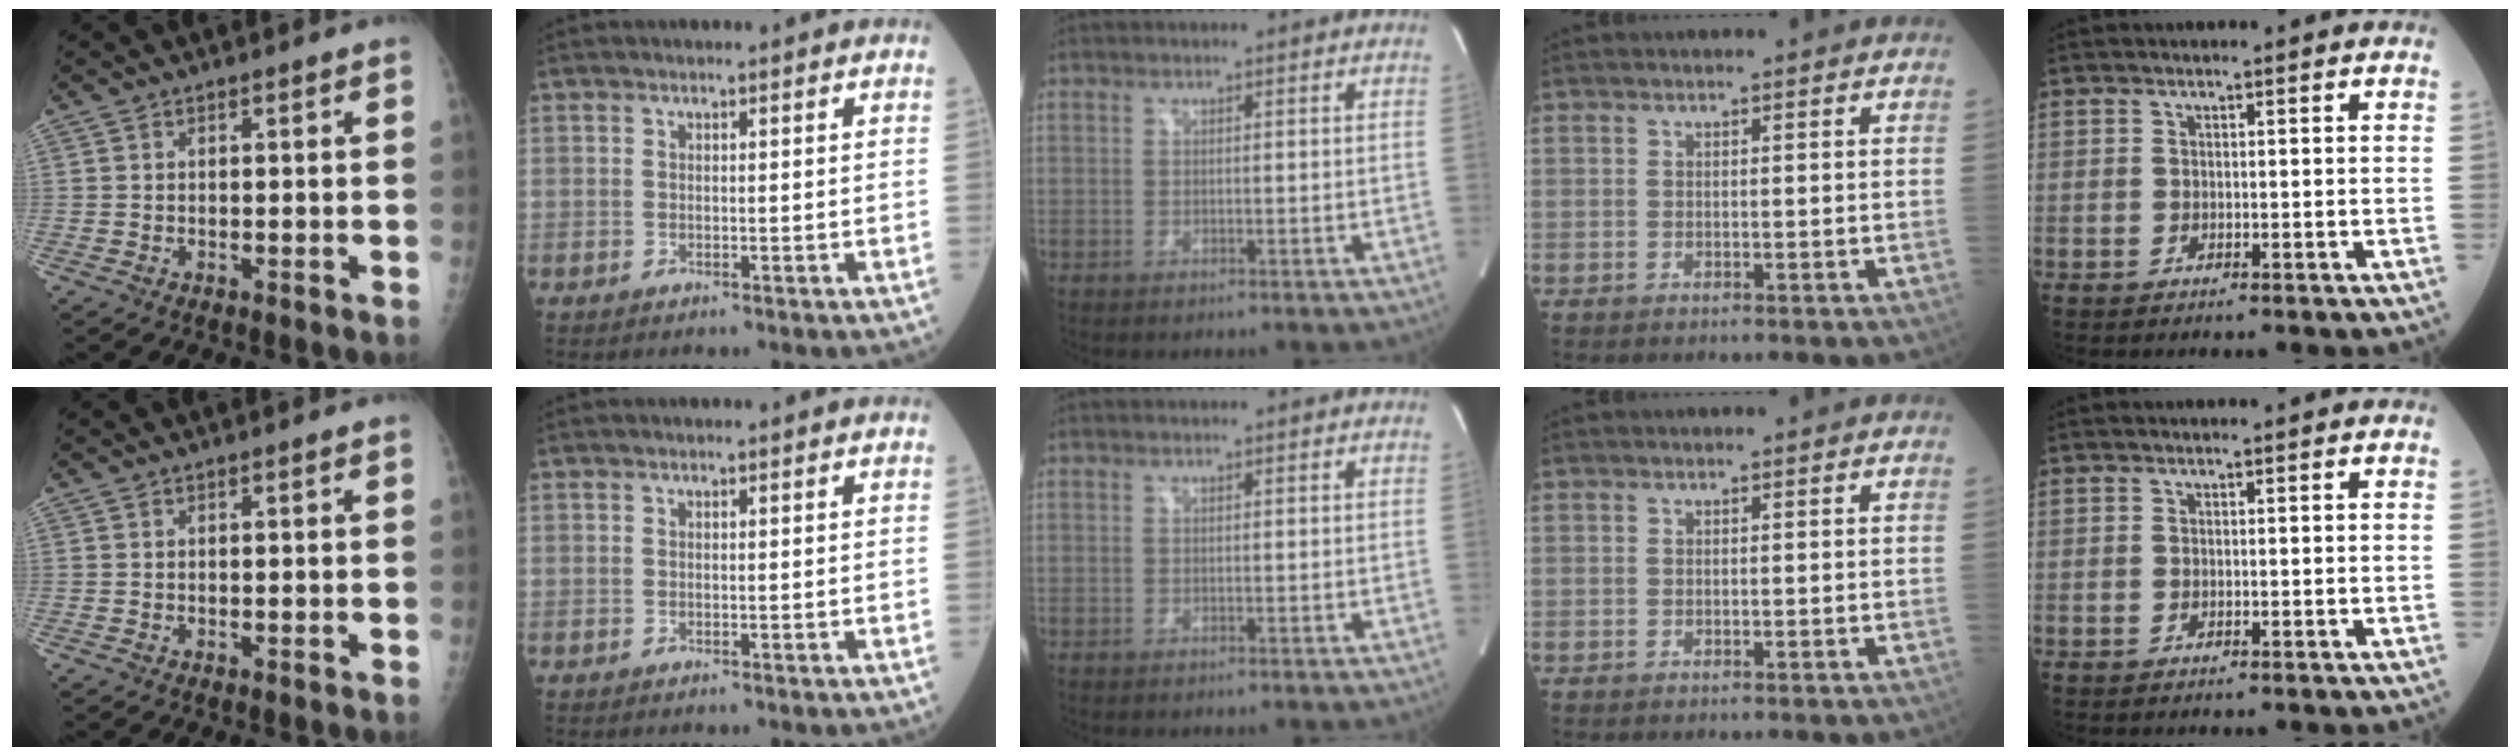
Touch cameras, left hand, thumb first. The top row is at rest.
{}